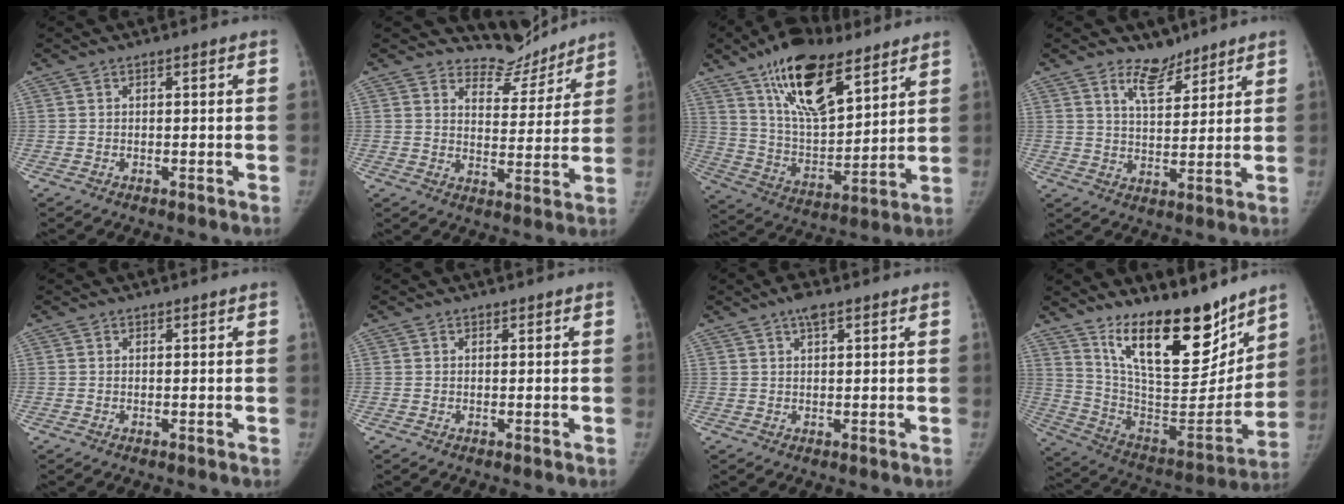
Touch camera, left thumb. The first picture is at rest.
{"total": 8.3, "force": [7.9, 2.4, -0.6], "torque": [0.039, -0.079, 0.123]}
{"total": 20.2, "force": [12.0, 8.6, 13.8], "torque": [-0.208, -0.057, 0.218]}
{"total": 6.1, "force": [4.8, 3.0, 2.3], "torque": [-0.016, -0.042, 0.083]}
{"total": 0.0}
{"total": 0.0}
{"total": 2.4, "force": [1.6, 0.7, 1.7], "torque": [-0.026, 0.000, 0.024]}
{"total": 23.8, "force": [16.6, 8.4, 14.8], "torque": [-0.185, -0.104, 0.284]}